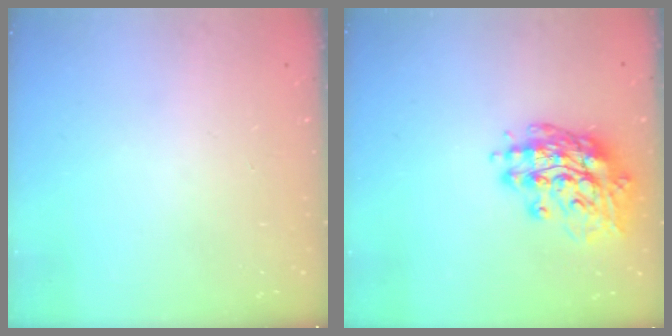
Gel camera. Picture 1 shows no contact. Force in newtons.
{"total": 15.6, "press": 15.3, "slide": 3.5}